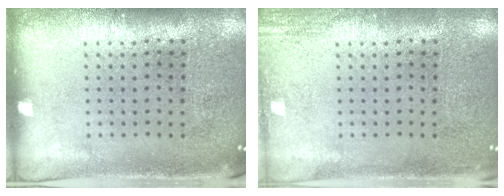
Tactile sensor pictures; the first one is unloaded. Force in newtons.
{"total": 1.8, "press": 1.8, "slide": 0.2}